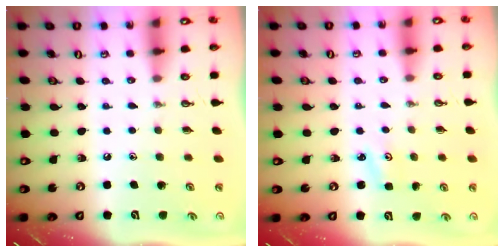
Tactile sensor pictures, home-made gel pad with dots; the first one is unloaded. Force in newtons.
{"total": 2.6, "press": 2.6, "slide": 0.3}